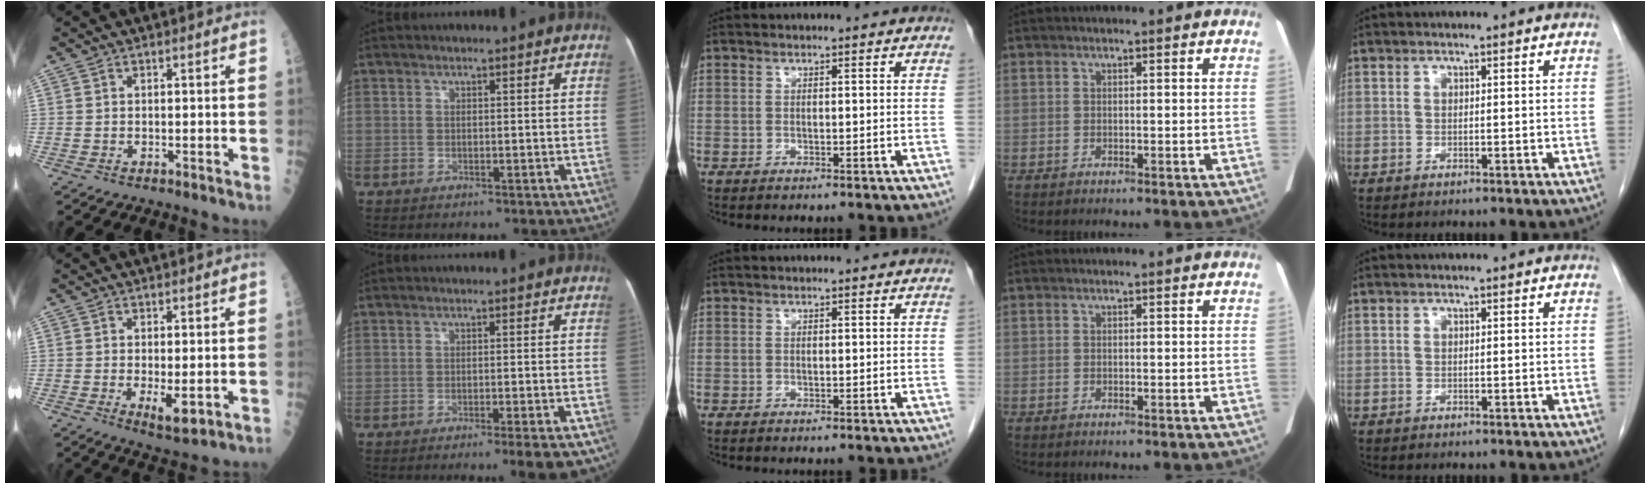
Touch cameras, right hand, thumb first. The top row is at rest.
{"thumb": {"total": 4.6, "force": [-0.6, 1.8, 4.2], "torque": [-0.062, -0.012, -0.002]}, "index": {"total": 5.2, "force": [-3.7, 0.2, 3.7], "torque": [-0.037, -0.003, -0.049]}}